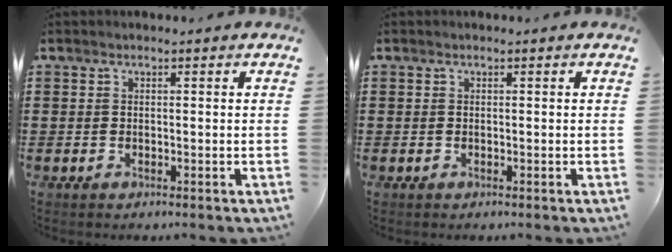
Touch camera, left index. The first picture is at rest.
{"total": 0.0}